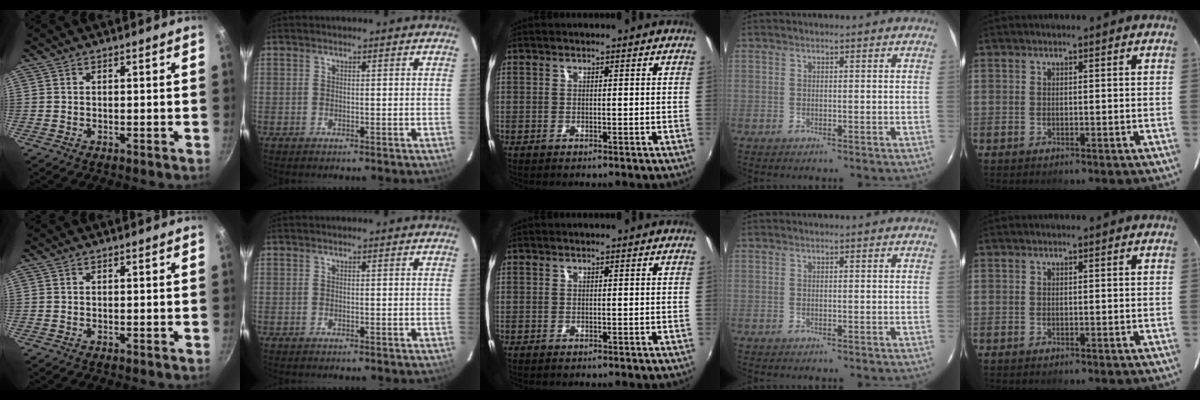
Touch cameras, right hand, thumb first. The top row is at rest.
{}